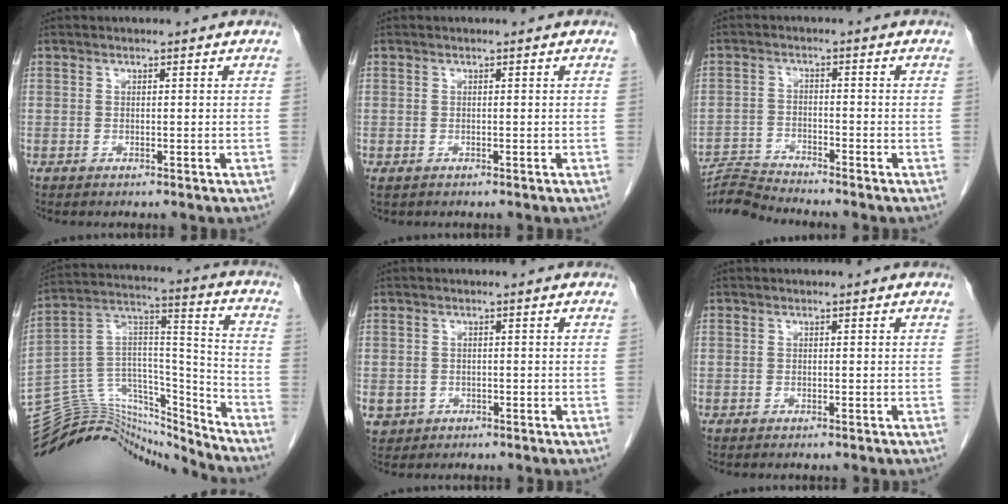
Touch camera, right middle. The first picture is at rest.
{"total": 0.6, "force": [-0.2, 0.4, 0.3], "torque": [-0.007, 0.000, 0.002]}
{"total": 5.3, "force": [-5.0, -1.8, -0.8], "torque": [0.006, -0.011, -0.094]}
{"total": 21.1, "force": [-20.3, 4.9, 2.7], "torque": [-0.058, 0.072, -0.329]}
{"total": 3.7, "force": [-1.6, 3.3, 0.7], "torque": [-0.014, 0.002, -0.020]}
{"total": 0.0}